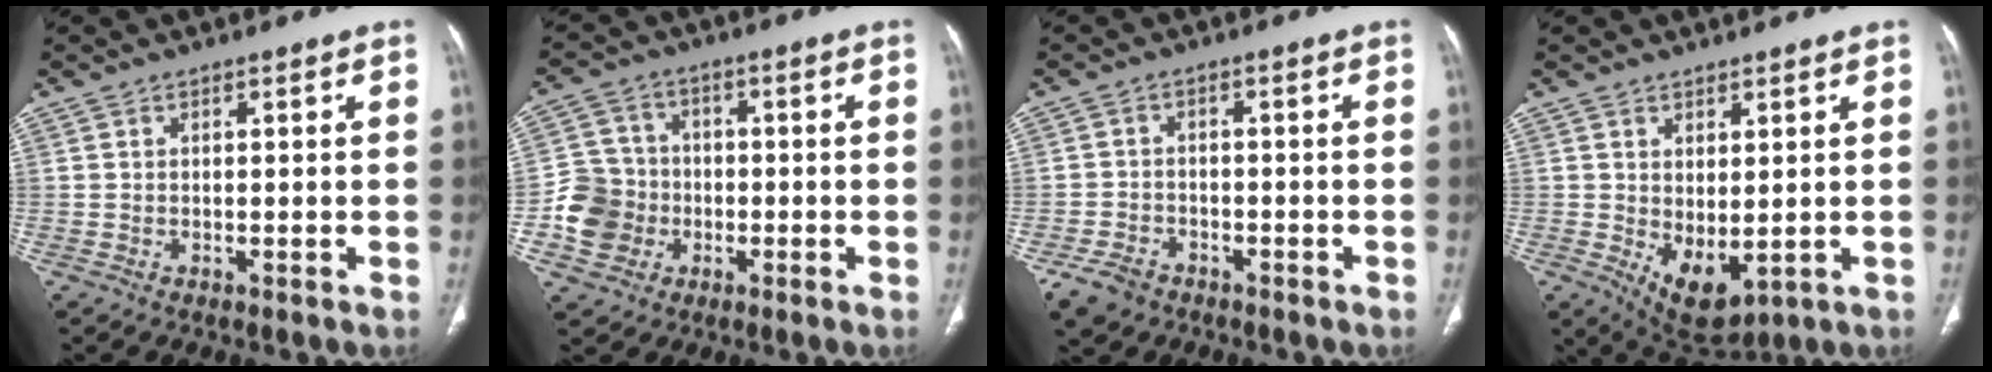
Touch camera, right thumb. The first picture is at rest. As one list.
[{"total": 9.3, "force": [-2.5, 8.5, 2.9], "torque": [-0.031, 0.021, -0.049]}, {"total": 5.2, "force": [-3.4, 3.5, 2.0], "torque": [-0.043, 0.013, -0.057]}, {"total": 7.5, "force": [-0.7, 4.0, 6.3], "torque": [-0.090, -0.013, 0.013]}]